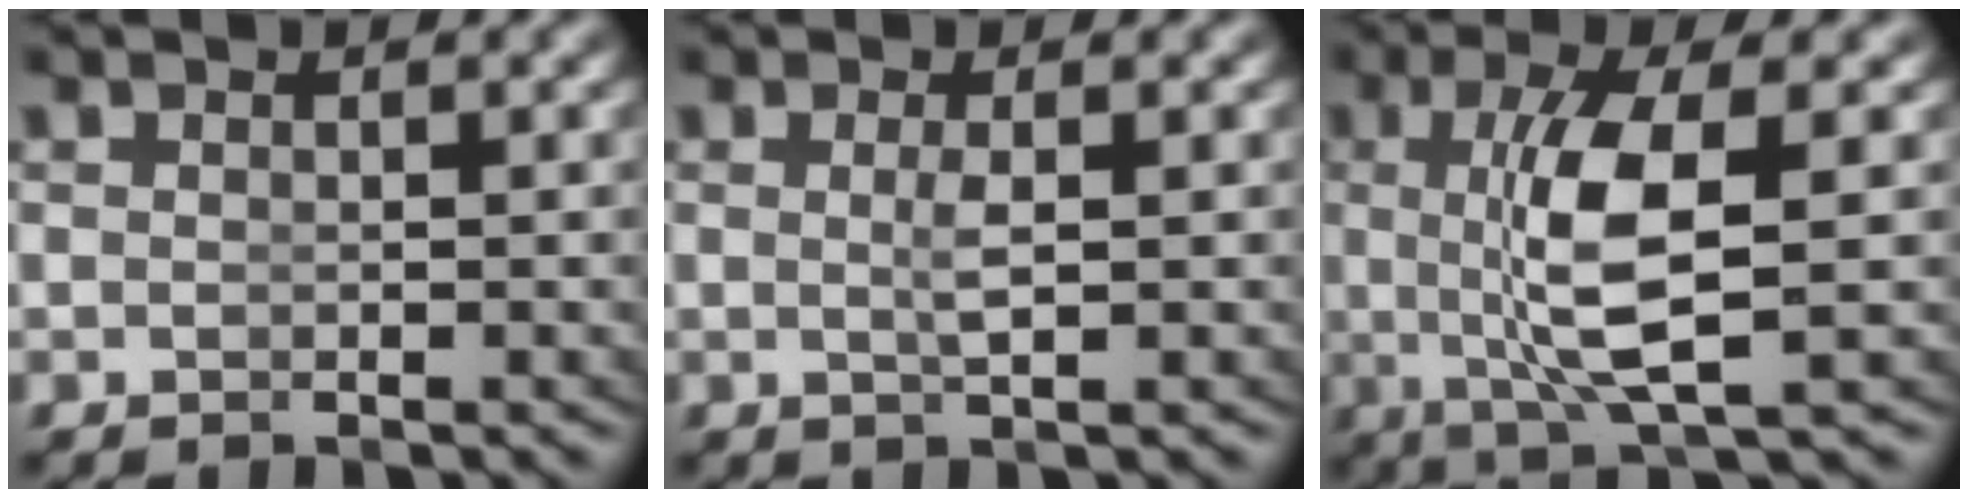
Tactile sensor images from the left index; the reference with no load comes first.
{"total": 1.4, "force": [-0.1, -0.4, 1.3], "torque": [-0.028, -0.012, 0.006]}
{"total": 6.3, "force": [0.2, 0.9, 6.2], "torque": [-0.124, -0.013, 0.015]}